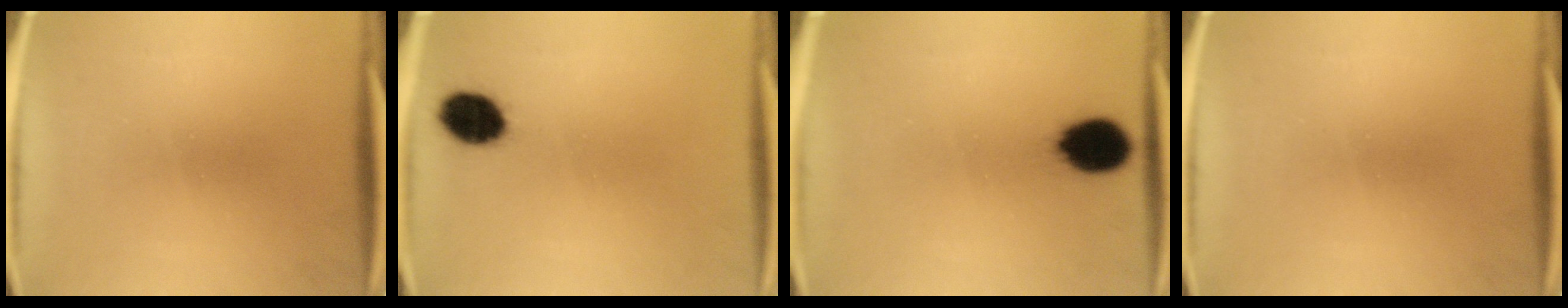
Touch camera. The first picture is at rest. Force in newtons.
{"total": 8.0}
{"total": 10.4}
{"total": 0.0}